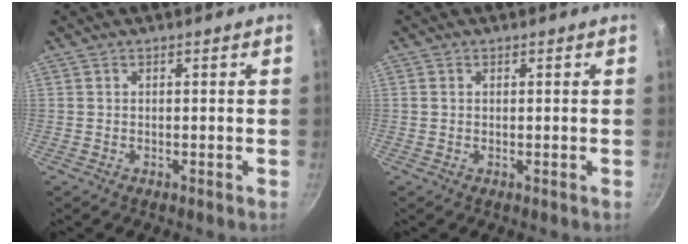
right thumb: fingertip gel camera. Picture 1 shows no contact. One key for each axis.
{"total": 0.7, "fx": 0.1, "fy": 0.6, "fz": 0.3, "tx": -0.005, "ty": 0.004, "tz": 0.002}